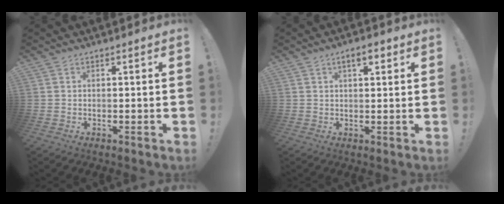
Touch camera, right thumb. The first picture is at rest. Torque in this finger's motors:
{"motor_torque": [0.01, 0.04, 0.70, 0.07, -0.02]}